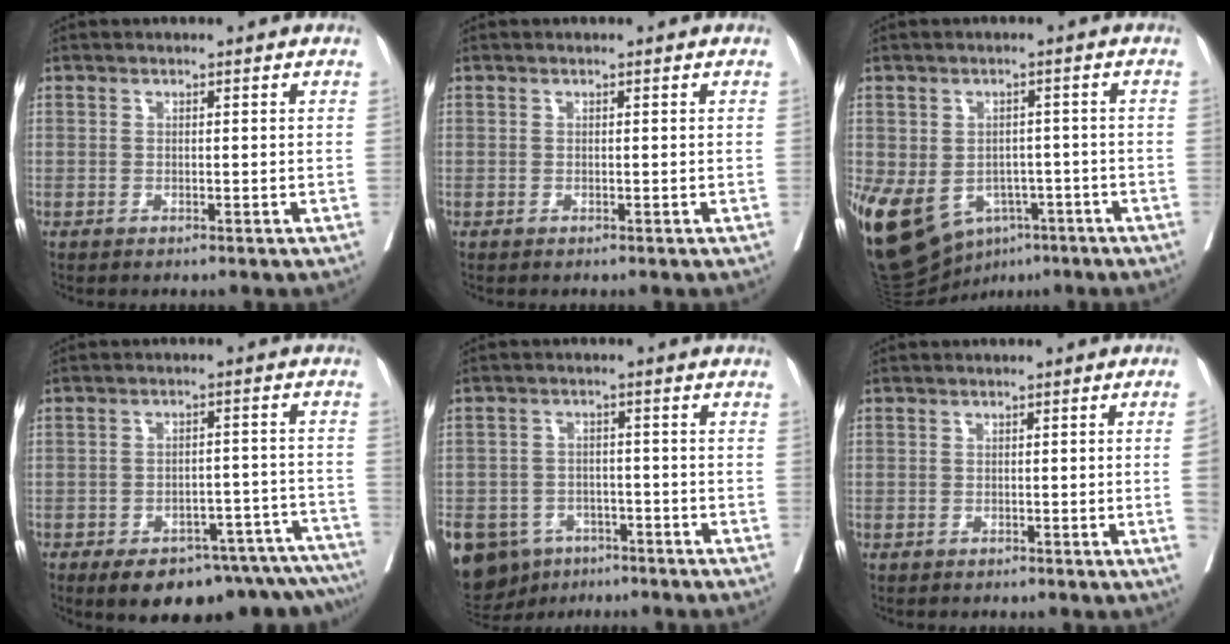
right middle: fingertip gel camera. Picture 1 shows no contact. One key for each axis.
{"total": 0.0}
{"total": 15.6, "fx": -7.3, "fy": 10.9, "fz": 8.5, "tx": -0.190, "ty": 0.003, "tz": -0.100}
{"total": 17.5, "fx": -14.8, "fy": 5.0, "fz": 7.9, "tx": -0.042, "ty": 0.028, "tz": -0.183}
{"total": 17.2, "fx": -9.7, "fy": 12.4, "fz": 6.8, "tx": -0.192, "ty": 0.001, "tz": -0.134}
{"total": 2.7, "fx": -0.6, "fy": -0.6, "fz": 2.6, "tx": -0.035, "ty": 0.002, "tz": -0.006}